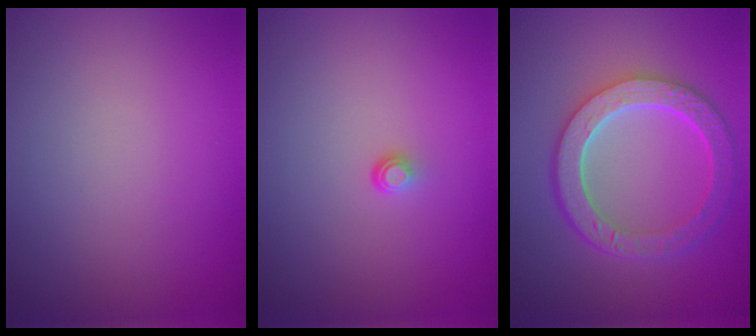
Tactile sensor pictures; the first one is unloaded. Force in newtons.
{"total": 0.7, "press": 0.4, "slide": 0.6}
{"total": 6.4, "press": 4.9, "slide": 4.1}